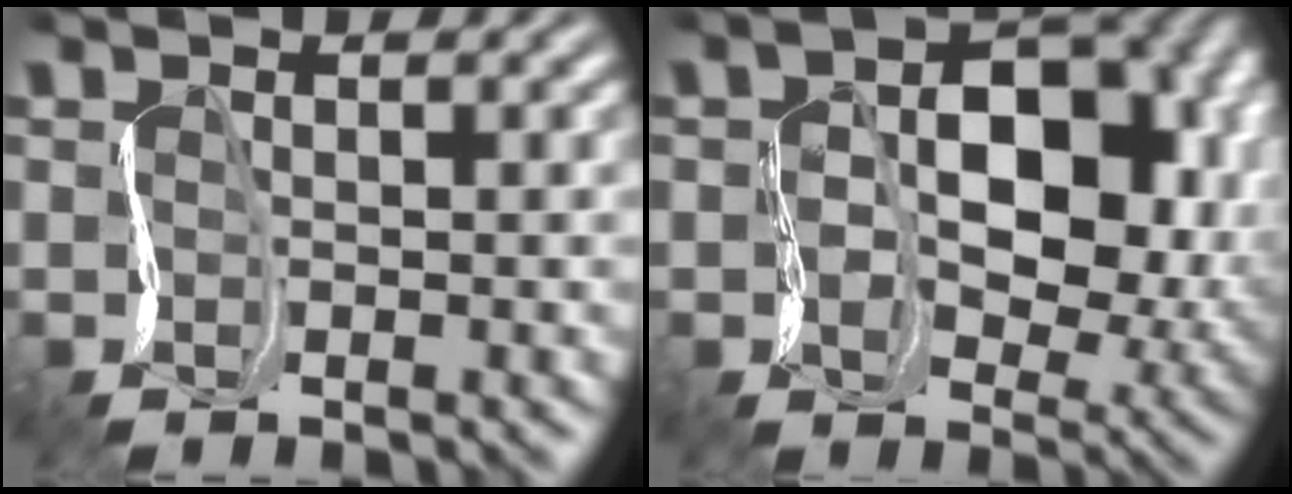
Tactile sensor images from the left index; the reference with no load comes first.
{"total": 10.0, "force": [1.5, 6.6, 7.3], "torque": [-0.121, 0.010, 0.032]}